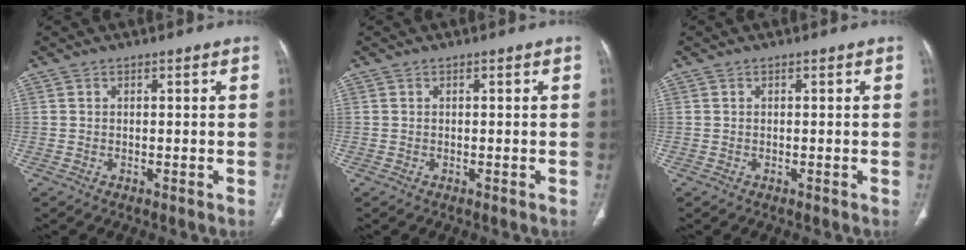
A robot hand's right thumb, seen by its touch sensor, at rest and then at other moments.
{"total": 0.0}
{"total": 0.0}